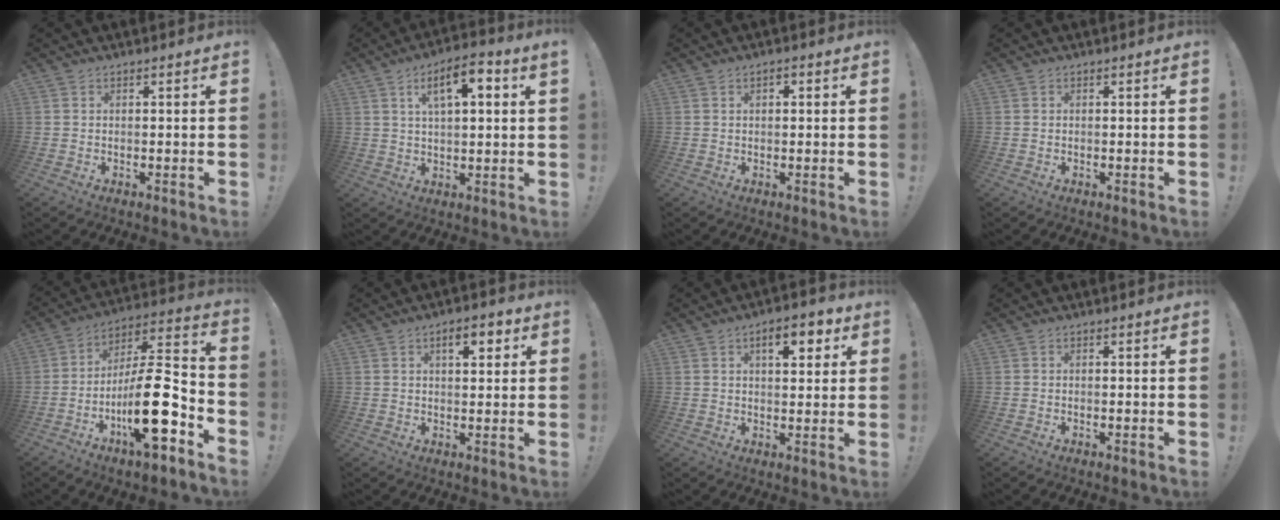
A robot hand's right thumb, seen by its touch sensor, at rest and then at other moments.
{"total": 9.7, "force": [3.8, 3.2, 8.3], "torque": [-0.127, -0.006, 0.061]}
{"total": 1.1, "force": [0.3, 0.7, 0.8], "torque": [-0.008, 0.002, 0.002]}
{"total": 0.0}
{"total": 21.3, "force": [-7.7, 6.5, 18.8], "torque": [-0.334, 0.042, -0.123]}
{"total": 6.1, "force": [2.7, 3.0, 4.7], "torque": [-0.051, -0.006, 0.037]}
{"total": 8.0, "force": [3.6, 3.8, 6.1], "torque": [-0.069, -0.006, 0.054]}
{"total": 0.0}